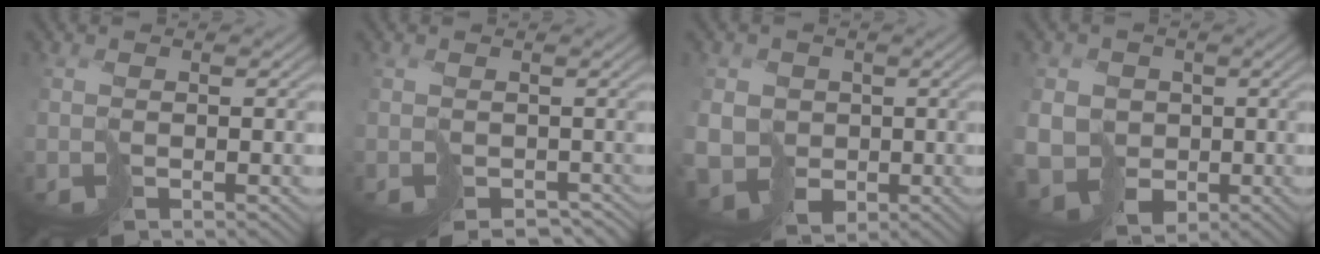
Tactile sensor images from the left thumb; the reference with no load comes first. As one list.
[{"total": 2.4, "force": [-1.4, 1.8, 0.8], "torque": [-0.007, -0.012, -0.011]}, {"total": 7.6, "force": [-0.8, 7.1, 2.7], "torque": [-0.076, -0.030, -0.029]}, {"total": 8.7, "force": [-1.0, 8.0, 3.1], "torque": [-0.089, -0.033, -0.032]}]